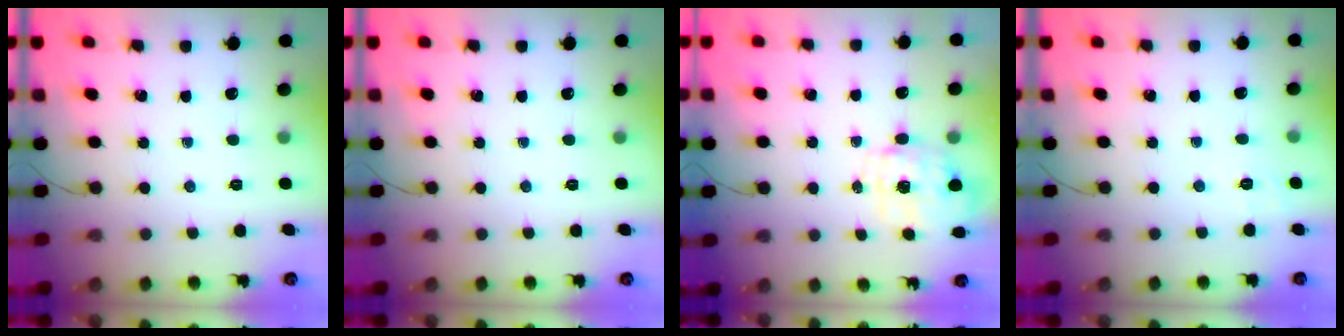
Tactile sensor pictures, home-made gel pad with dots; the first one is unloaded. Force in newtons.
{"total": 0.0}
{"total": 2.8, "press": 2.6, "slide": 0.9}
{"total": 1.9, "press": 0.7, "slide": 1.7}